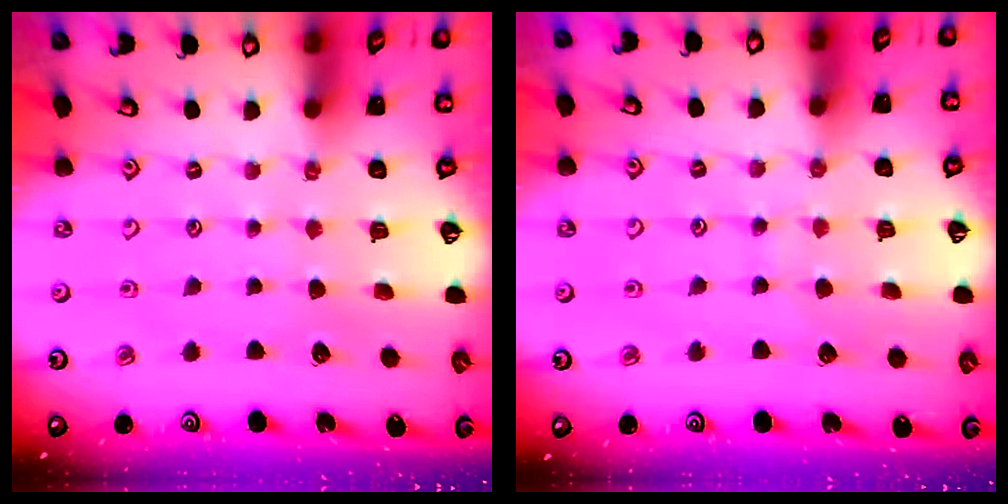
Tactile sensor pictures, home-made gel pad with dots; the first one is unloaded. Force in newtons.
{"total": 5.1, "press": 5.1, "slide": 0.6}